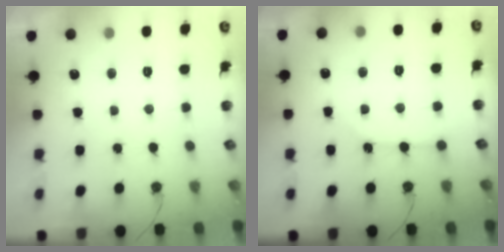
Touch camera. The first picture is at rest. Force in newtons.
{"total": 2.5, "press": 2.5, "slide": 0.4}